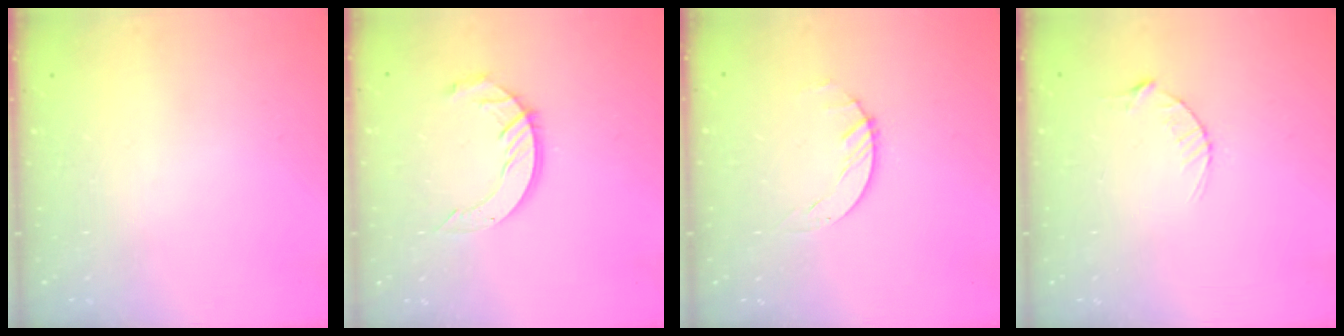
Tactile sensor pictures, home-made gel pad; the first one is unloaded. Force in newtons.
{"total": 9.8, "press": 9.8, "slide": 0.9}
{"total": 1.5, "press": 1.5, "slide": 0.2}
{"total": 2.9, "press": 2.9, "slide": 0.4}